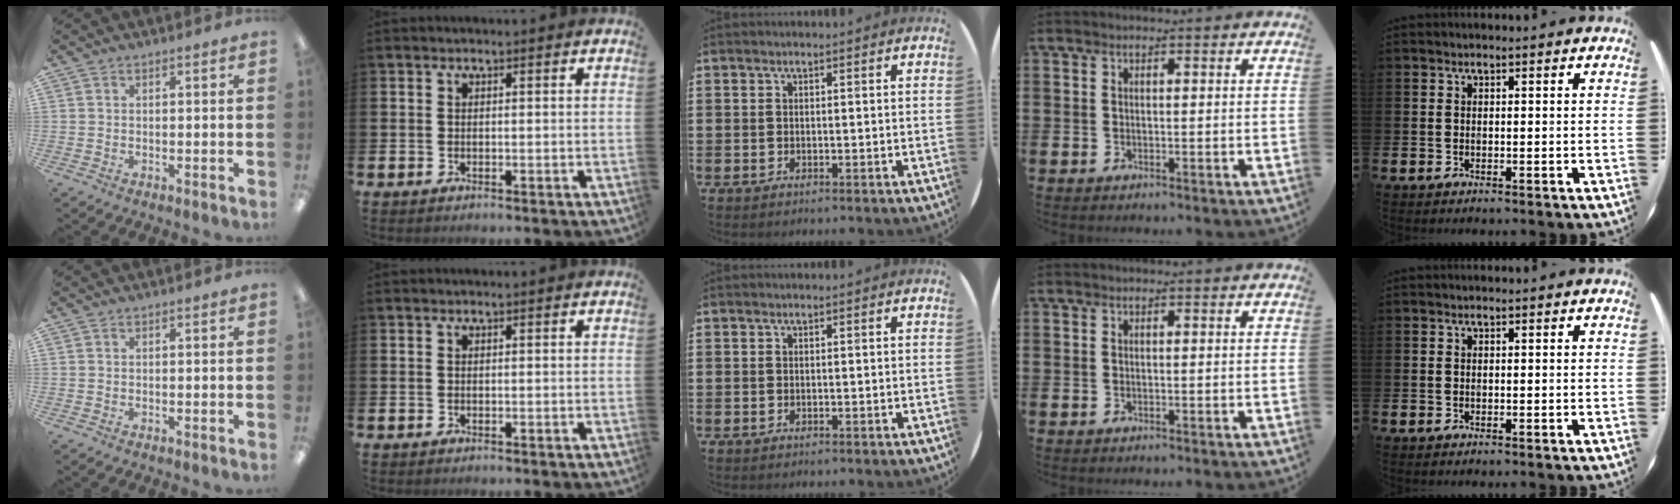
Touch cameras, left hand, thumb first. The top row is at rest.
{}